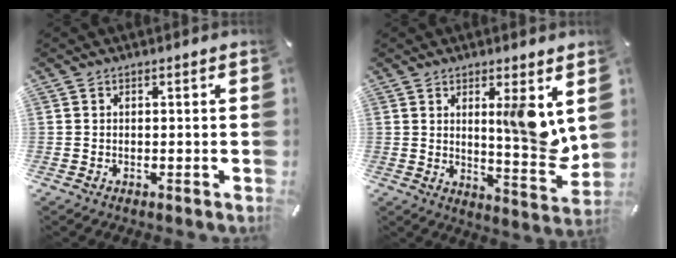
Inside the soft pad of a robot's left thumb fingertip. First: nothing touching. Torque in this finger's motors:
{"motor_torque": [1.48, 2.40, 1.37, -1.17, 0.47]}